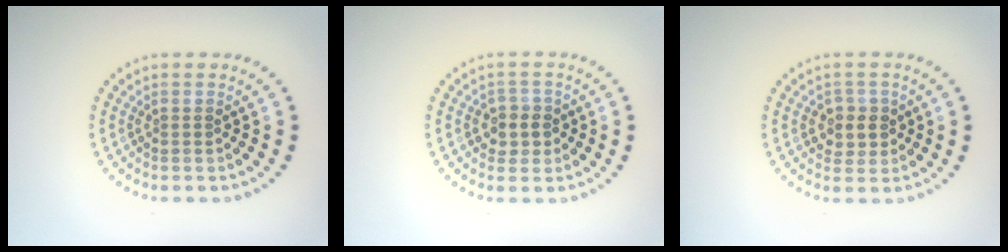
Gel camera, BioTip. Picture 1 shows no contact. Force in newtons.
{"total": 2.3, "press": 2.1, "slide": 1.0}
{"total": 2.4, "press": 2.2, "slide": 0.7}